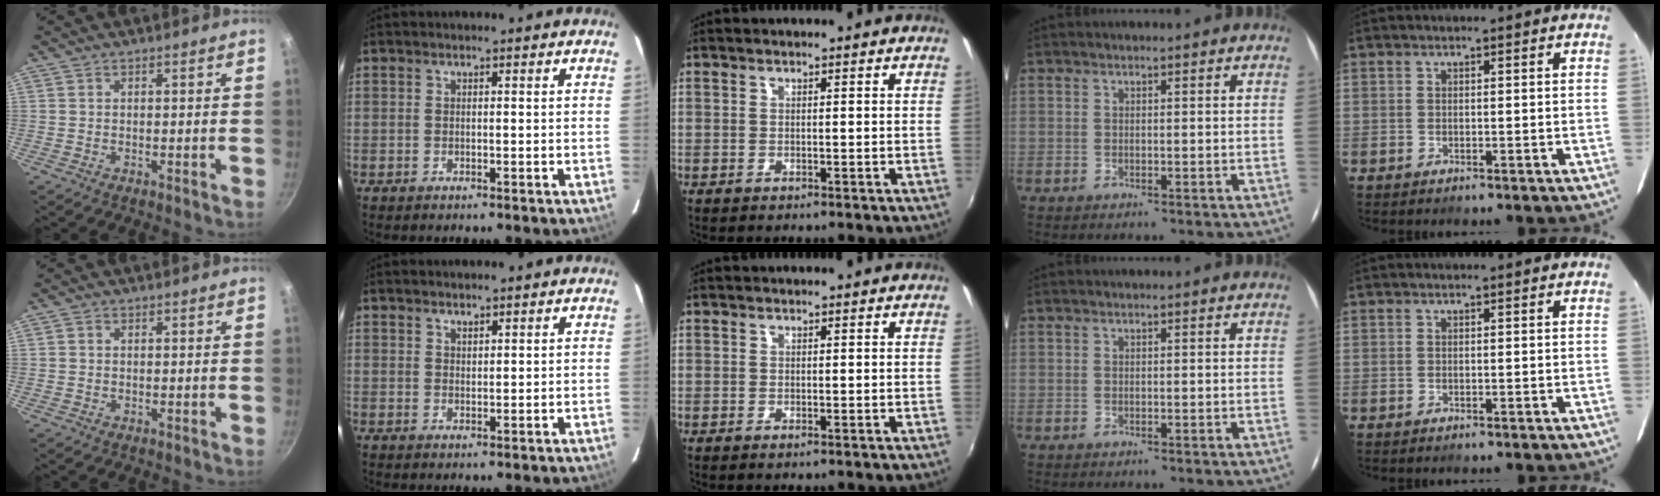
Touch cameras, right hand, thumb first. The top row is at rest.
{"thumb": {"total": 0.8, "force": [0.1, 0.7, 0.3], "torque": [-0.003, 0.003, 0.000]}, "index": {"total": 1.5, "force": [1.3, 0.5, 0.3], "torque": [-0.001, 0.000, 0.024]}}